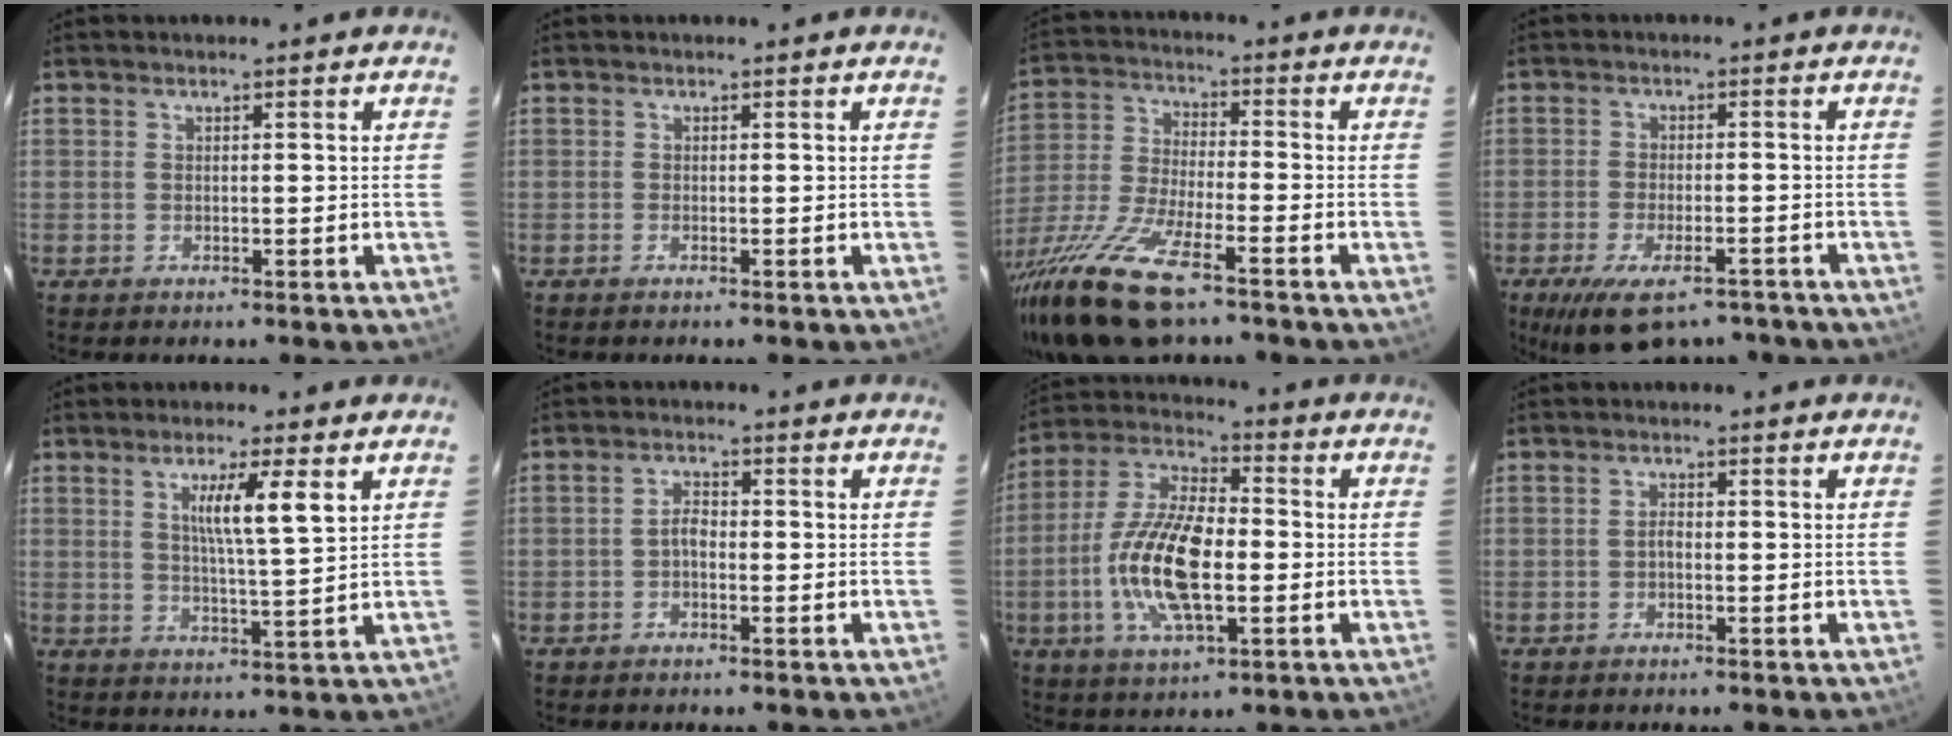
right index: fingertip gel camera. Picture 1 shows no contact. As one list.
[{"total": 0.0}, {"total": 19.1, "force": [-13.2, 4.6, 13.0], "torque": [-0.279, -0.056, -0.252]}, {"total": 13.1, "force": [-9.5, 5.4, 7.4], "torque": [-0.152, -0.023, -0.146]}, {"total": 7.4, "force": [3.0, 0.0, 6.7], "torque": [-0.115, -0.004, 0.047]}, {"total": 2.0, "force": [-0.9, 1.1, 1.4], "torque": [-0.029, 0.008, -0.018]}, {"total": 16.1, "force": [-2.9, 6.3, 14.5], "torque": [-0.298, 0.000, -0.058]}, {"total": 1.0, "force": [-0.5, 0.5, 0.7], "torque": [-0.013, 0.006, -0.010]}]